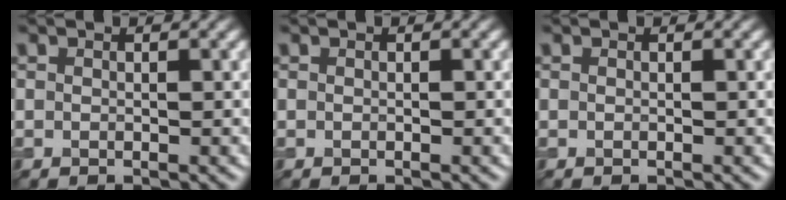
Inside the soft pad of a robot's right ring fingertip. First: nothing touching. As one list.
[{"total": 0.0}, {"total": 0.0}]